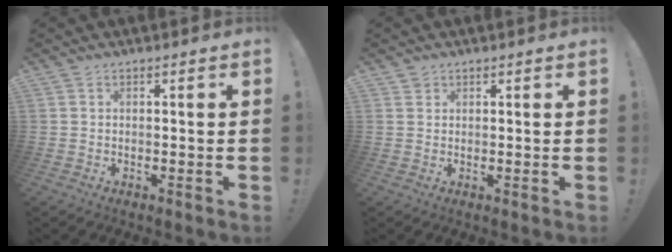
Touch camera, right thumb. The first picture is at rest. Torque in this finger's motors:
{"motor_torque": [0.02, 0.07, 0.04, -0.02, -0.06]}